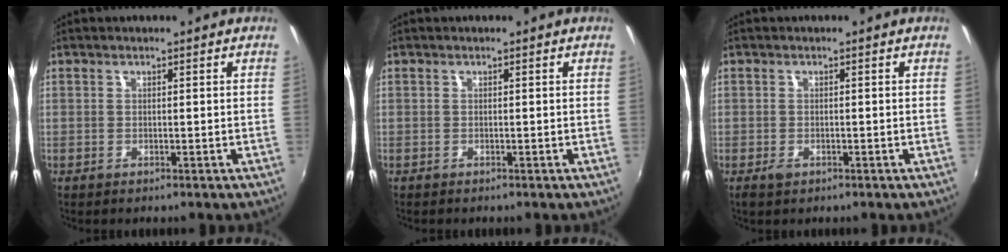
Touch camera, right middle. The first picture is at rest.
{"total": 0.0}
{"total": 1.6, "force": [-1.1, 0.8, 0.8], "torque": [-0.016, -0.004, -0.020]}